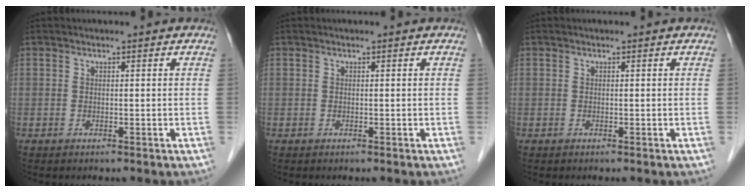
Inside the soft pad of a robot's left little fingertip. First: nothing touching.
{"total": 0.0}
{"total": 0.0}